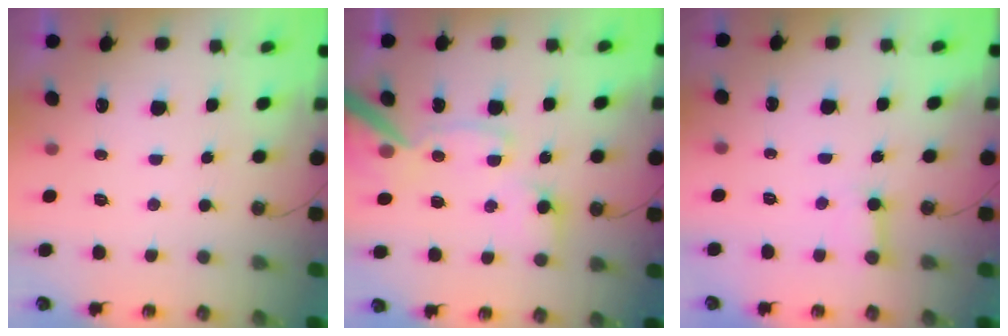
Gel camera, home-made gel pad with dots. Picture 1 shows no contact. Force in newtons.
{"total": 14.8, "press": 14.6, "slide": 2.3}
{"total": 3.3, "press": 3.3, "slide": 0.4}